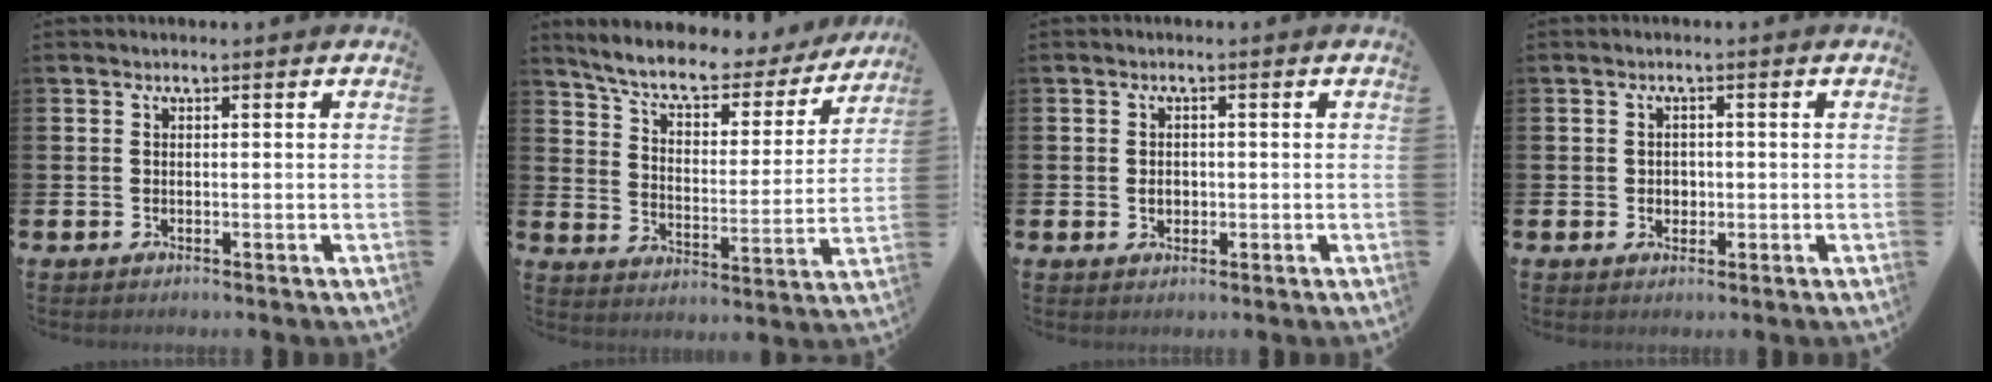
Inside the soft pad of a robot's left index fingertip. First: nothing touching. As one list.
[{"total": 7.7, "force": [6.9, 1.9, 2.8], "torque": [-0.083, -0.049, 0.114]}, {"total": 1.7, "force": [-0.1, 1.3, 1.0], "torque": [-0.009, 0.004, -0.007]}, {"total": 1.6, "force": [0.1, 1.5, 0.7], "torque": [0.005, 0.001, -0.005]}]